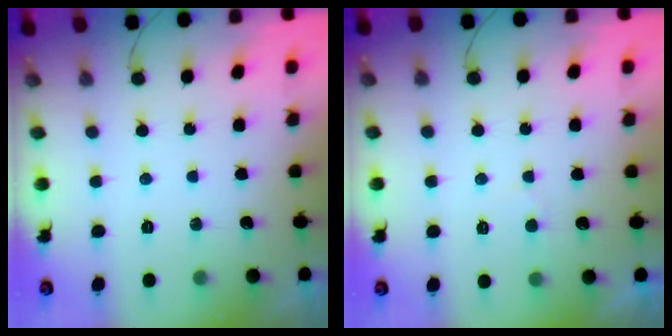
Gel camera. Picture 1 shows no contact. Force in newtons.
{"total": 3.0, "press": 3.0, "slide": 0.2}